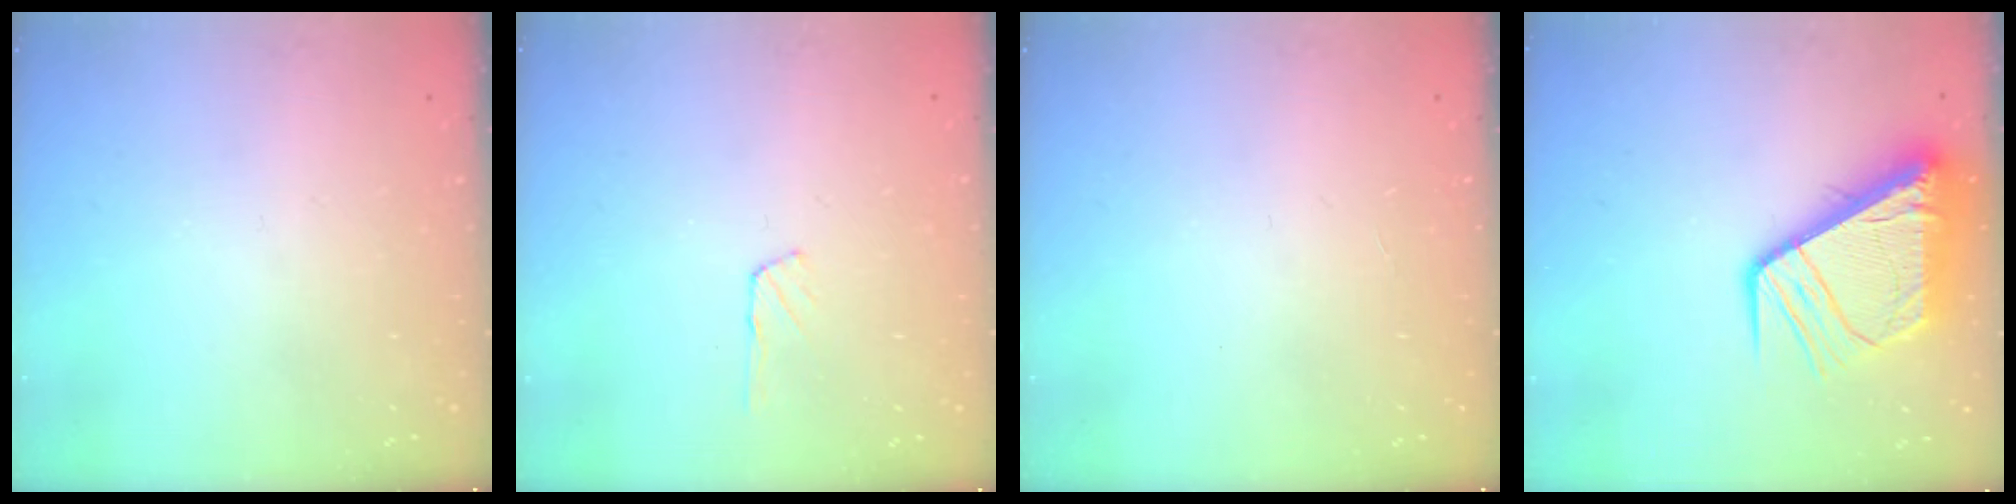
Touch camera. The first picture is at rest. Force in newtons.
{"total": 4.0, "press": 3.9, "slide": 0.4}
{"total": 0.0}
{"total": 15.4, "press": 15.3, "slide": 1.7}